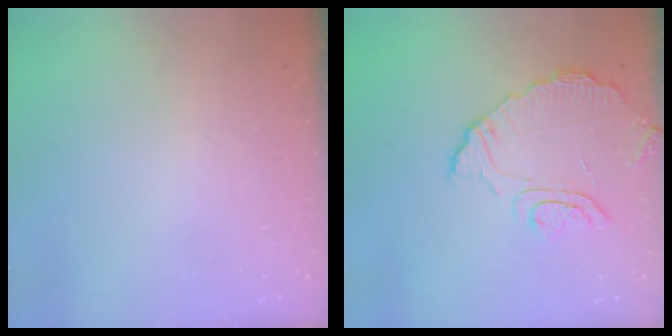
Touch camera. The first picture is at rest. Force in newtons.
{"total": 9.0, "press": 9.0, "slide": 1.1}